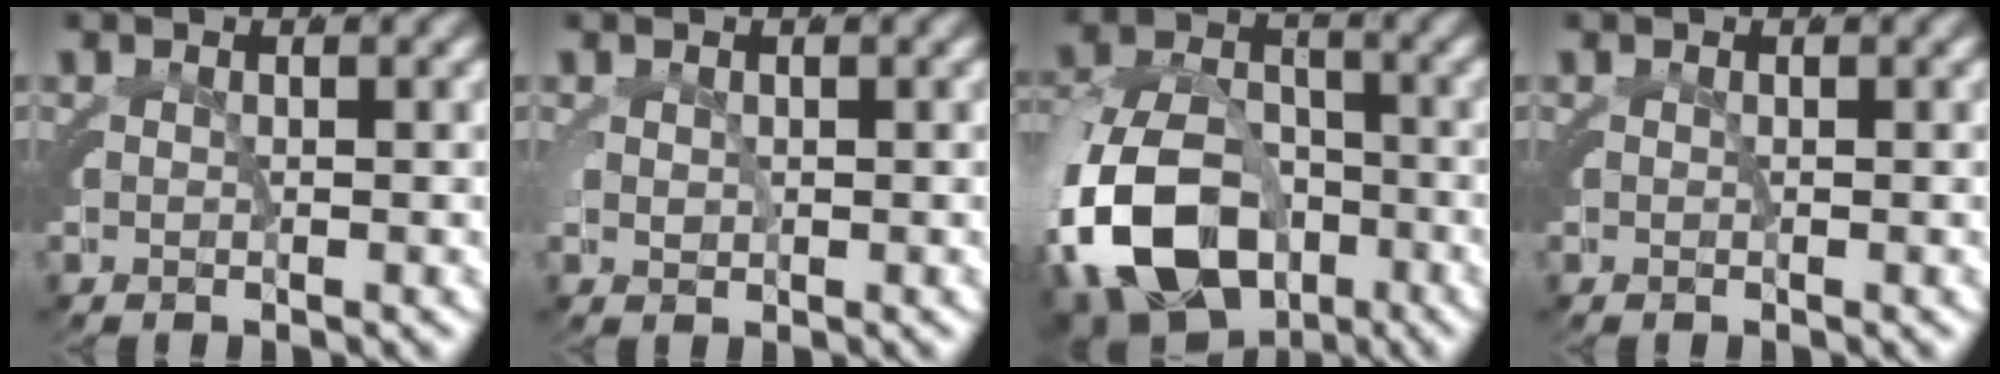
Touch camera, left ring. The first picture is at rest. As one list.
[{"total": 0.9, "force": [0.4, 0.6, 0.6], "torque": [-0.021, -0.008, 0.014]}, {"total": 12.4, "force": [-4.8, 9.0, 7.2], "torque": [-0.158, -0.060, -0.064]}, {"total": 0.0}]